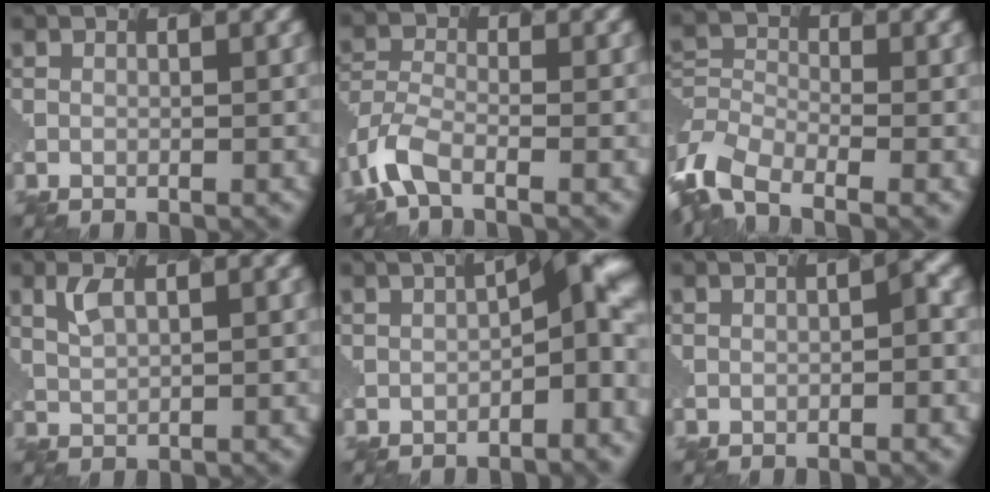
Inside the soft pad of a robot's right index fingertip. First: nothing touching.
{"total": 4.8, "force": [-3.9, 1.7, 2.3], "torque": [-0.068, -0.002, -0.086]}
{"total": 5.6, "force": [-4.3, 2.8, 2.2], "torque": [-0.059, 0.000, -0.093]}
{"total": 1.4, "force": [1.1, 0.5, 0.7], "torque": [-0.037, 0.004, 0.021]}
{"total": 8.1, "force": [-0.8, 3.0, 7.4], "torque": [-0.089, 0.012, -0.015]}
{"total": 1.0, "force": [-0.4, 0.0, 1.0], "torque": [-0.021, 0.007, -0.006]}